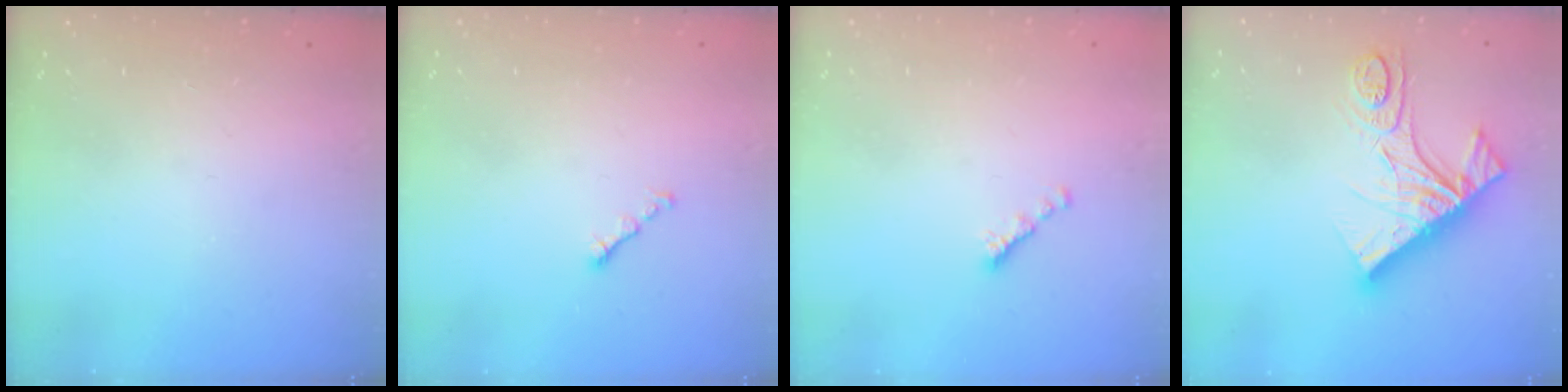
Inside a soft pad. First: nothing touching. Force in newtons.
{"total": 0.8, "press": 0.6, "slide": 0.4}
{"total": 0.0}
{"total": 17.9, "press": 17.8, "slide": 2.0}